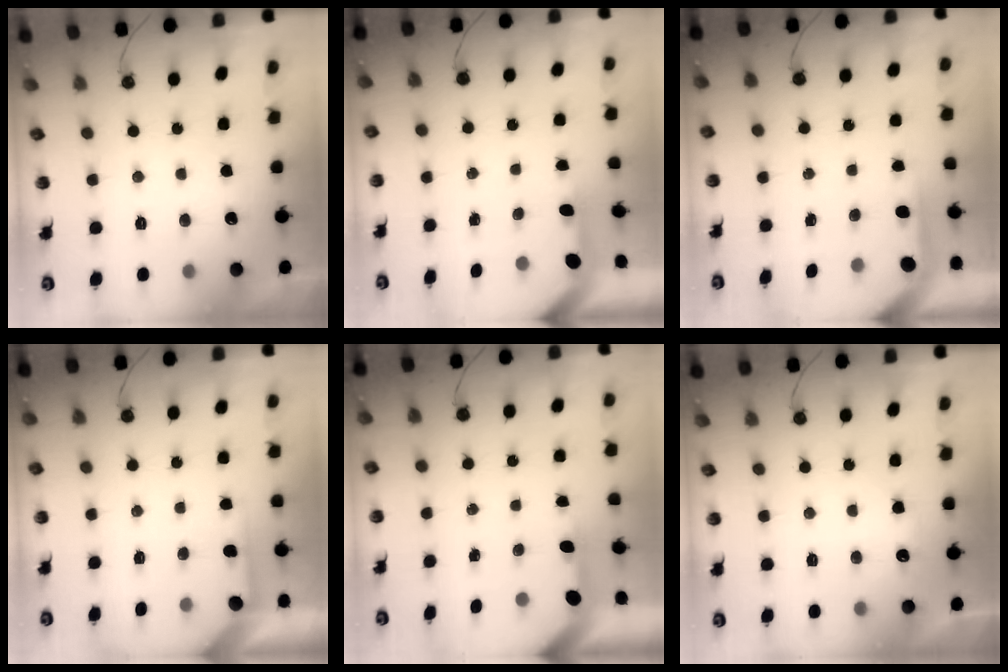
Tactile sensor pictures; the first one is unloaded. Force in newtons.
{"total": 3.0, "press": 3.0, "slide": 0.2}
{"total": 3.5, "press": 3.5, "slide": 0.4}
{"total": 2.9, "press": 2.8, "slide": 0.4}
{"total": 2.9, "press": 2.9, "slide": 0.2}
{"total": 4.0, "press": 3.9, "slide": 0.7}